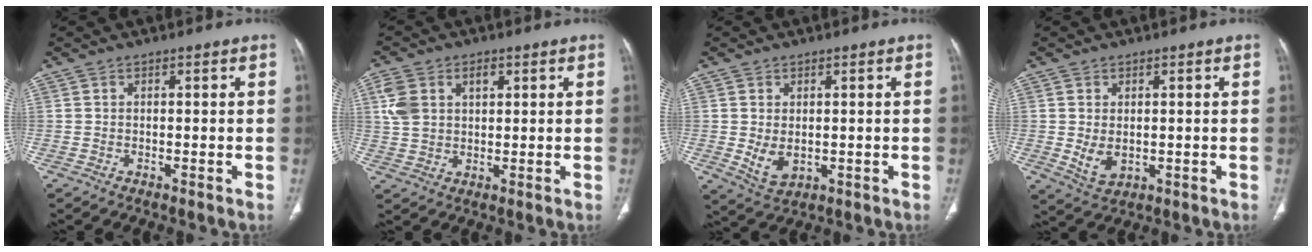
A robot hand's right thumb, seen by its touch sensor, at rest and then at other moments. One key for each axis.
{"total": 7.8, "fx": 2.6, "fy": 5.5, "fz": 4.9, "tx": -0.091, "ty": 0.003, "tz": 0.053}
{"total": 4.8, "fx": -0.2, "fy": 3.2, "fz": 3.6, "tx": -0.064, "ty": -0.011, "tz": 0.013}
{"total": 4.5, "fx": -0.1, "fy": 3.0, "fz": 3.3, "tx": -0.059, "ty": -0.010, "tz": 0.012}